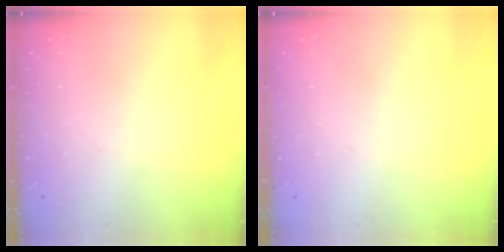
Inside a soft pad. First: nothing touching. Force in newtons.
{"total": 0.0}